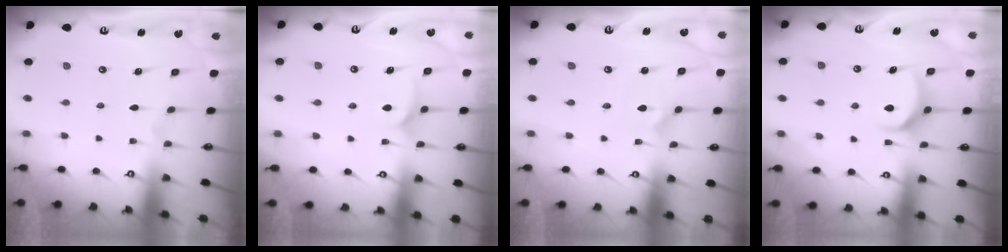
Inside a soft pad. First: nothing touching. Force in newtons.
{"total": 6.3, "press": 6.3, "slide": 0.3}
{"total": 2.1, "press": 2.1, "slide": 0.5}
{"total": 6.7, "press": 6.7, "slide": 0.7}